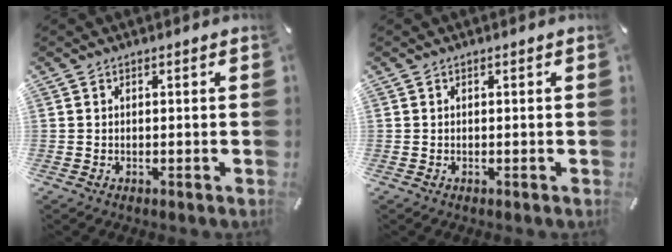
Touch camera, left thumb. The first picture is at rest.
{"total": 0.0}